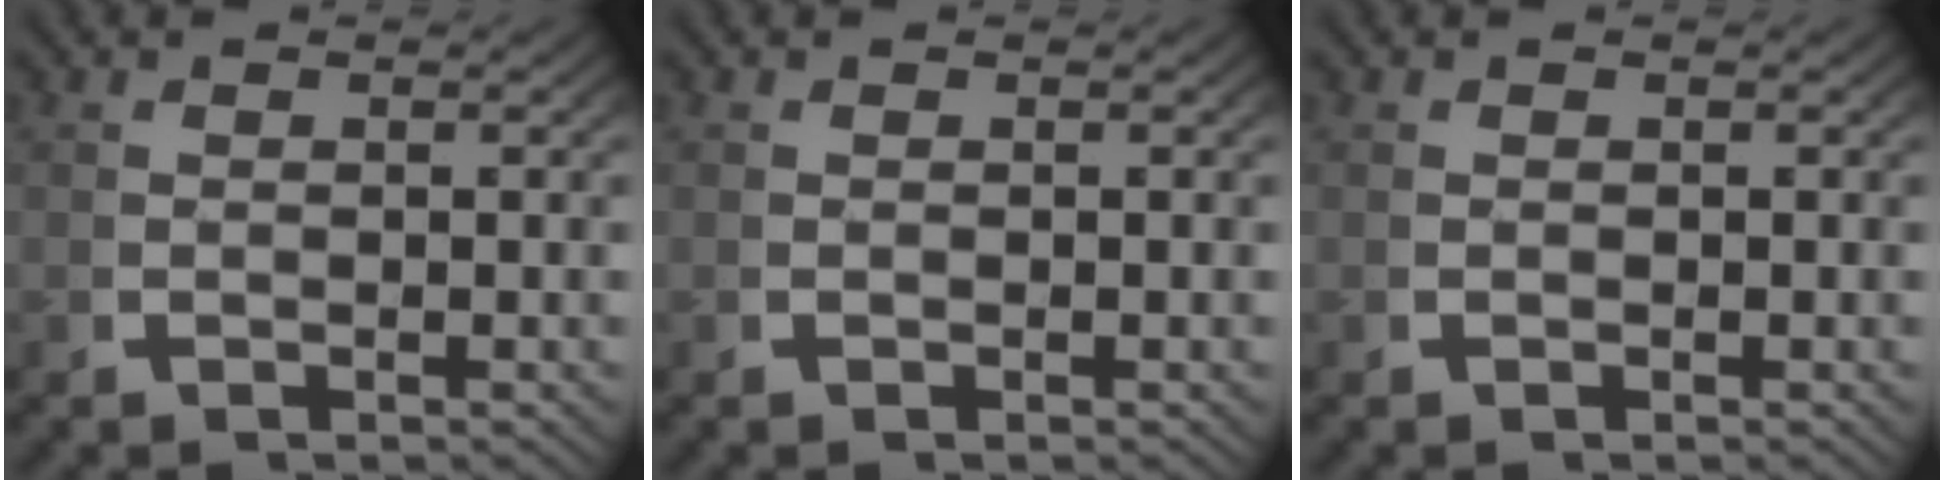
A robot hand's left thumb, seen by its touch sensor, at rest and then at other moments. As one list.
[{"total": 0.0}, {"total": 0.0}]